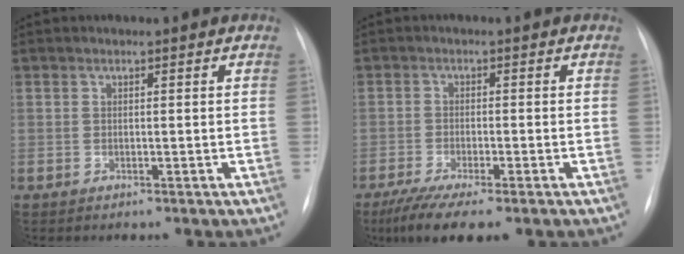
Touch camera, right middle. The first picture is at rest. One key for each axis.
{"total": 8.2, "fx": -5.8, "fy": 1.1, "fz": 5.6, "tx": -0.094, "ty": -0.021, "tz": -0.095}